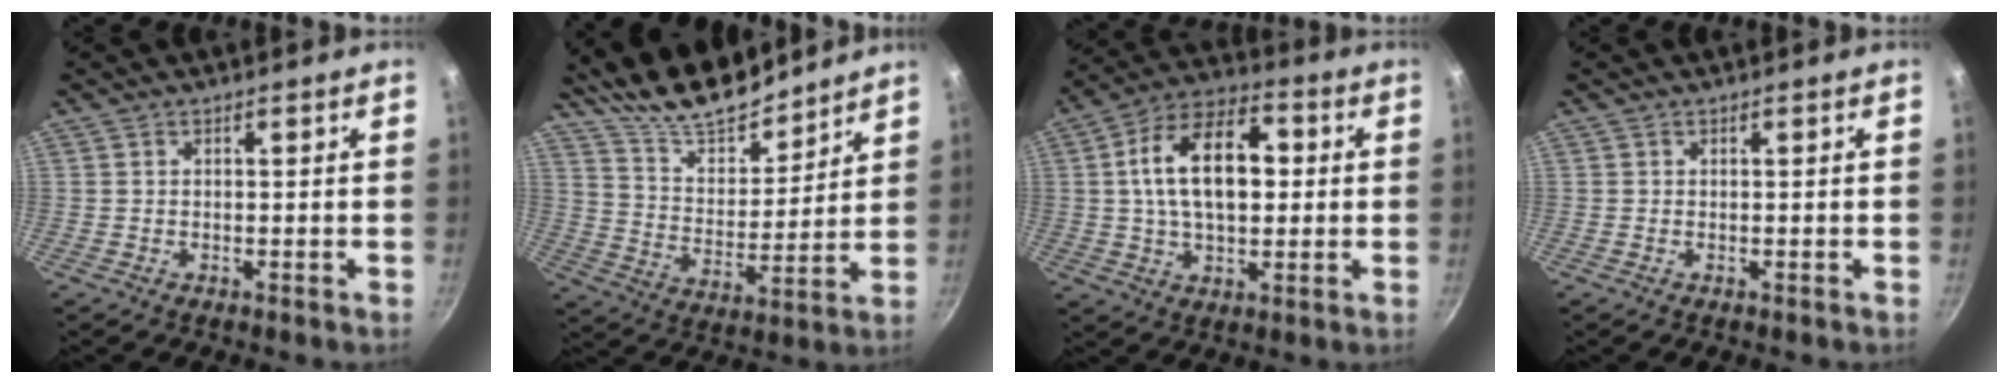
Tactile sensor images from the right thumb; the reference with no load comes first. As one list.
[{"total": 15.4, "force": [13.5, 5.1, 5.4], "torque": [-0.054, -0.096, 0.236]}, {"total": 16.7, "force": [1.9, 9.9, 13.3], "torque": [-0.196, 0.025, 0.018]}, {"total": 0.0}]